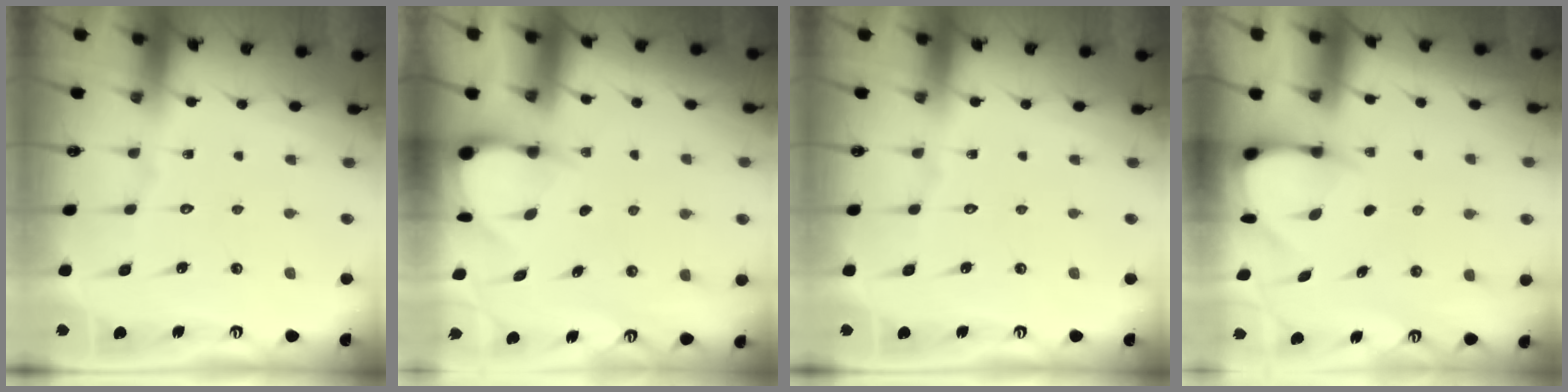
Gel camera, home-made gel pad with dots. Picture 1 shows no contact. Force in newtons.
{"total": 3.4, "press": 3.4, "slide": 0.4}
{"total": 0.0}
{"total": 3.9, "press": 3.9, "slide": 0.4}